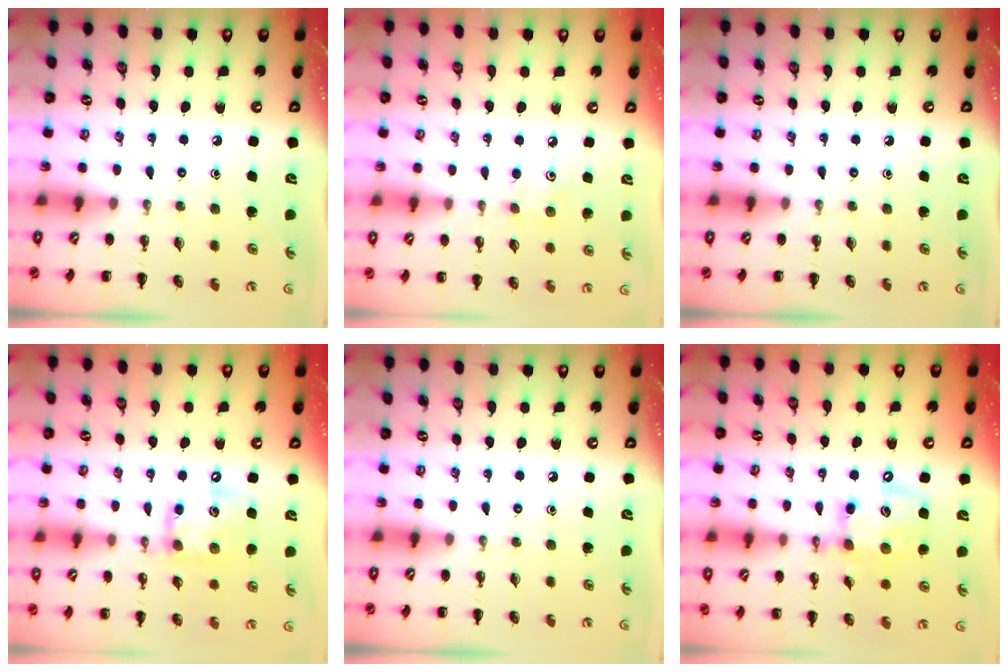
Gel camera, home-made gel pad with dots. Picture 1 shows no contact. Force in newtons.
{"total": 4.7, "press": 4.5, "slide": 1.2}
{"total": 0.0}
{"total": 12.5, "press": 12.3, "slide": 2.2}
{"total": 0.0}
{"total": 13.5, "press": 13.2, "slide": 2.5}